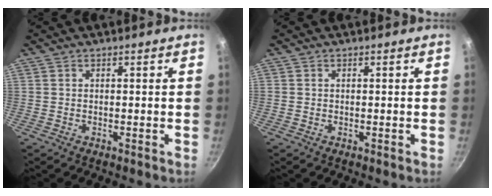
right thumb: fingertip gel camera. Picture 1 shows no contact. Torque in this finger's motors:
{"motor_torque": [0.06, 0.11, 0.12, 0.43, 0.01]}